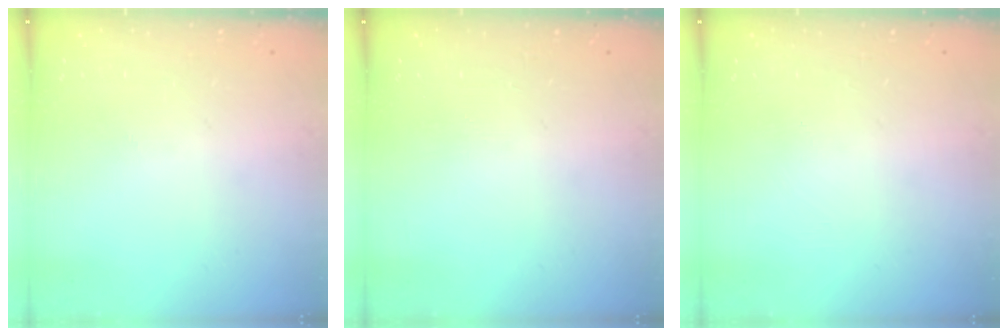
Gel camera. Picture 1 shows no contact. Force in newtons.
{"total": 0.0}
{"total": 0.0}